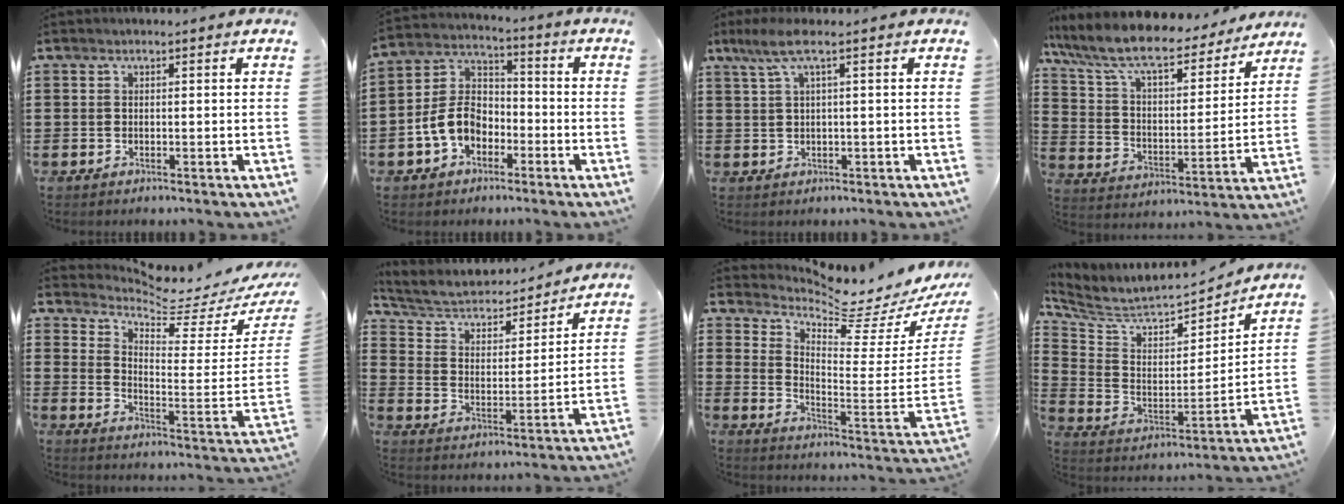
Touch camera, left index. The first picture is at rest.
{"total": 7.5, "force": [-3.0, 5.6, 4.0], "torque": [-0.121, 0.004, -0.069]}
{"total": 3.9, "force": [0.8, 0.7, 3.8], "torque": [-0.088, -0.002, 0.008]}
{"total": 9.9, "force": [8.7, 1.7, 4.5], "torque": [-0.125, -0.054, 0.149]}
{"total": 4.8, "force": [4.6, 0.1, 1.1], "torque": [-0.045, -0.053, 0.071]}
{"total": 5.0, "force": [4.3, 1.8, 1.6], "torque": [-0.057, -0.029, 0.067]}
{"total": 6.7, "force": [6.3, 0.2, 2.4], "torque": [-0.058, -0.074, 0.097]}
{"total": 5.8, "force": [5.3, 1.8, 1.5], "torque": [-0.063, -0.047, 0.085]}